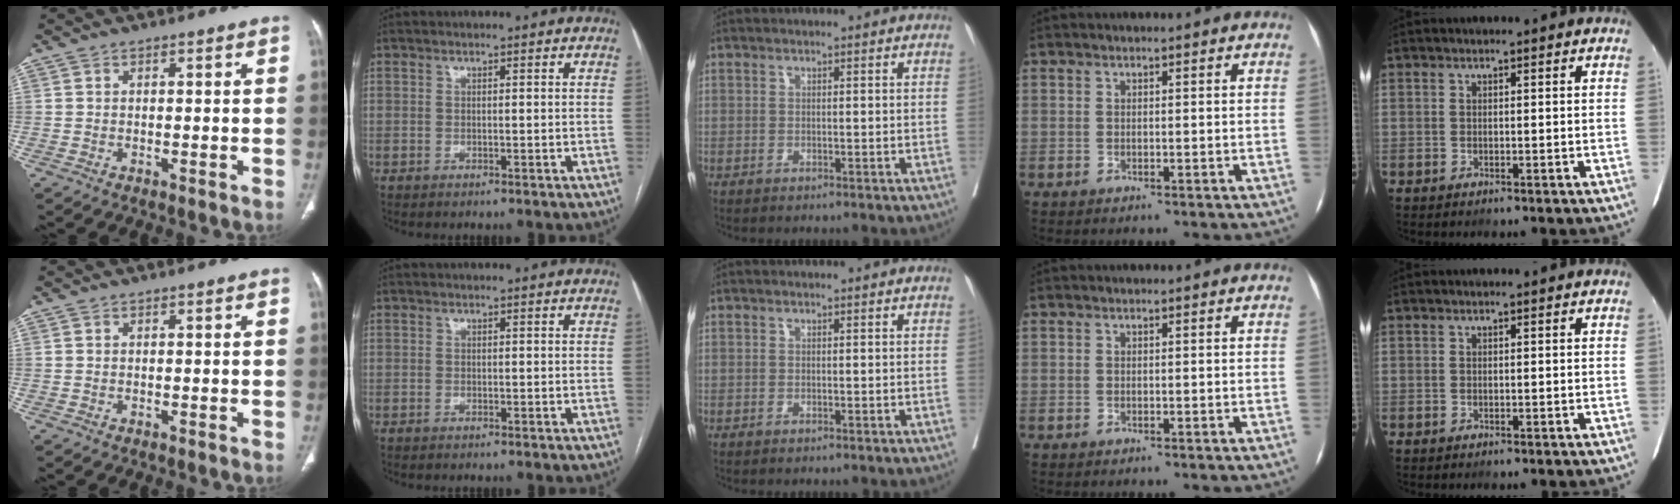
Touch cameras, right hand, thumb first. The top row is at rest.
{}